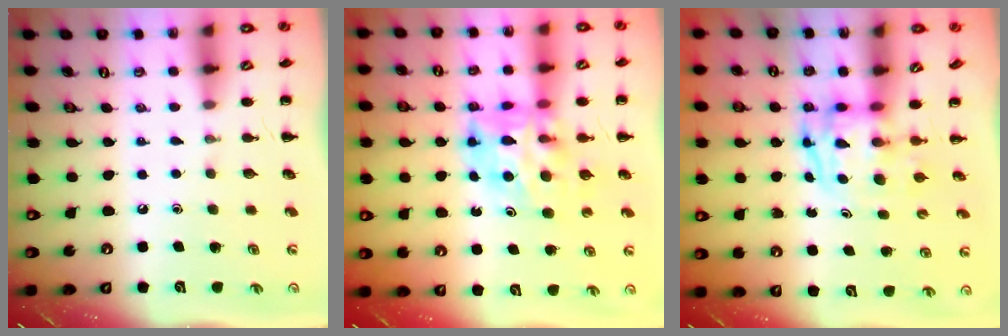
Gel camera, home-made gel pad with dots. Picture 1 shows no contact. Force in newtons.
{"total": 10.1, "press": 9.6, "slide": 3.0}
{"total": 3.7, "press": 3.7, "slide": 0.5}